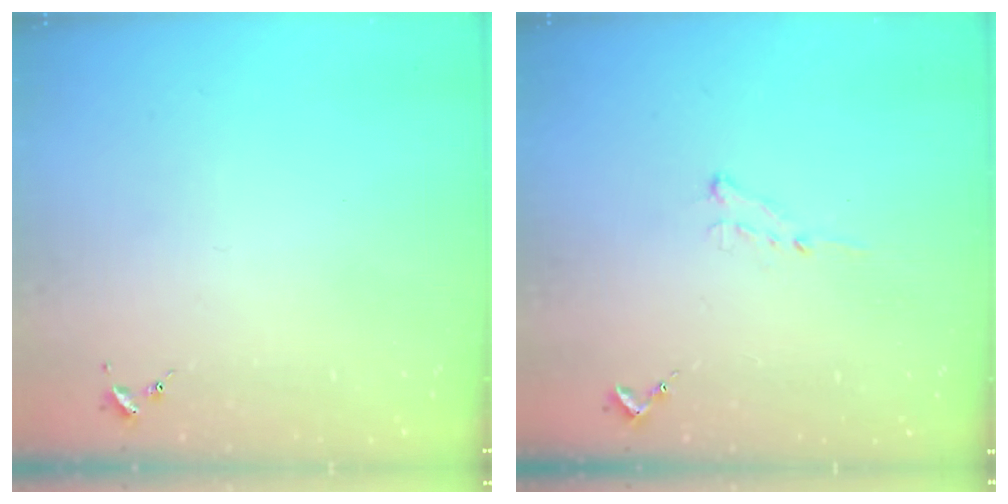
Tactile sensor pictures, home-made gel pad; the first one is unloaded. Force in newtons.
{"total": 7.0, "press": 6.9, "slide": 0.8}